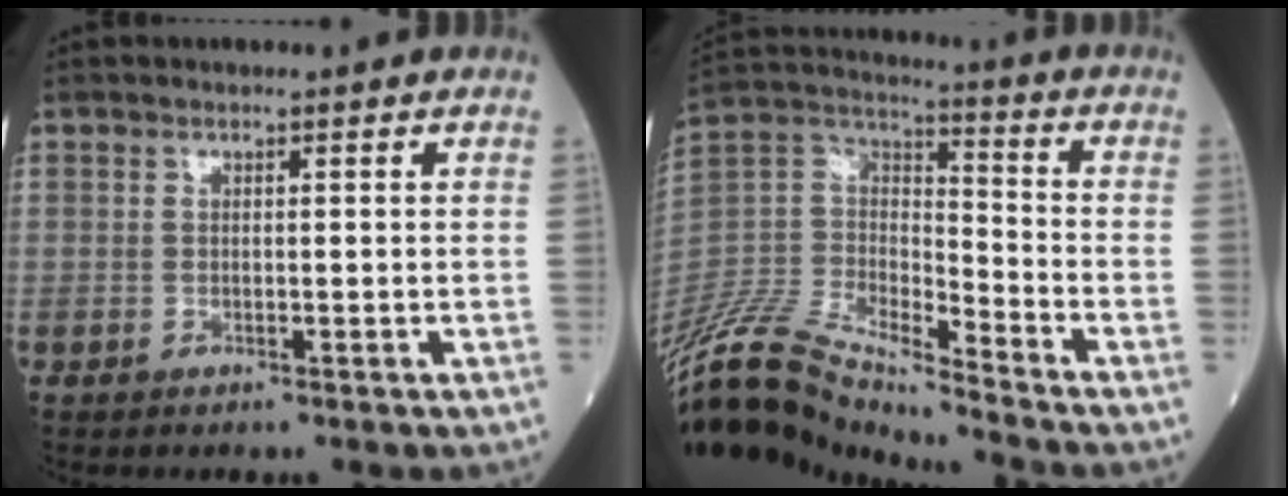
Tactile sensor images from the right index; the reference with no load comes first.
{"total": 16.6, "force": [-15.3, 1.8, 6.3], "torque": [-0.134, 0.031, -0.293]}